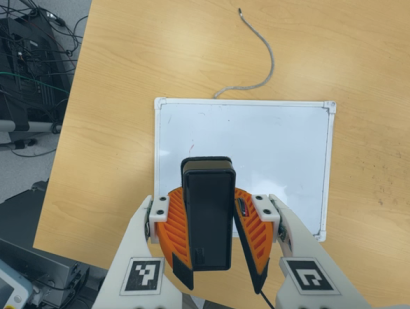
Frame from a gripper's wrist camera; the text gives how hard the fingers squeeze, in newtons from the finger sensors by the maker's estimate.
{"total": 10.1, "left": 9.7, "right": 10.5}